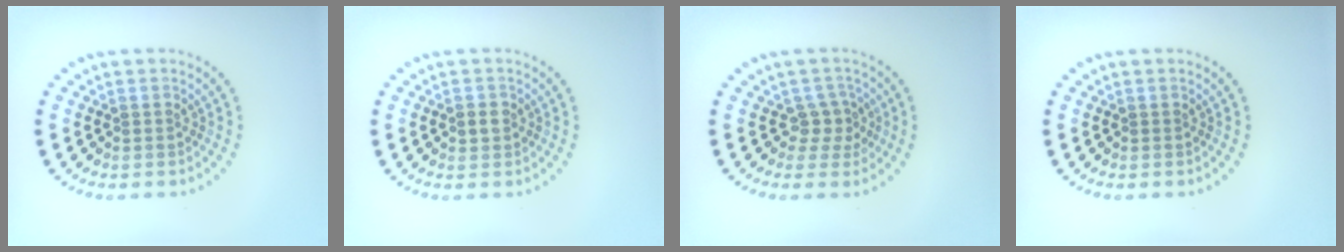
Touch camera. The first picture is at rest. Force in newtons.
{"total": 1.1, "press": 1.0, "slide": 0.2}
{"total": 2.1, "press": 1.5, "slide": 1.4}
{"total": 0.0}